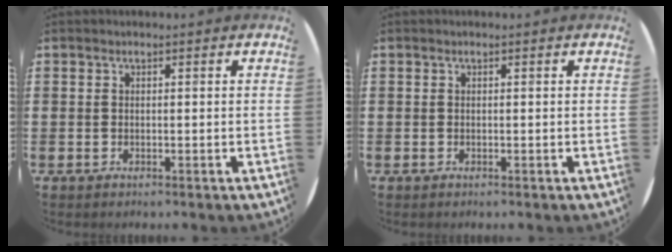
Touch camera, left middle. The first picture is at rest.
{"total": 0.0}